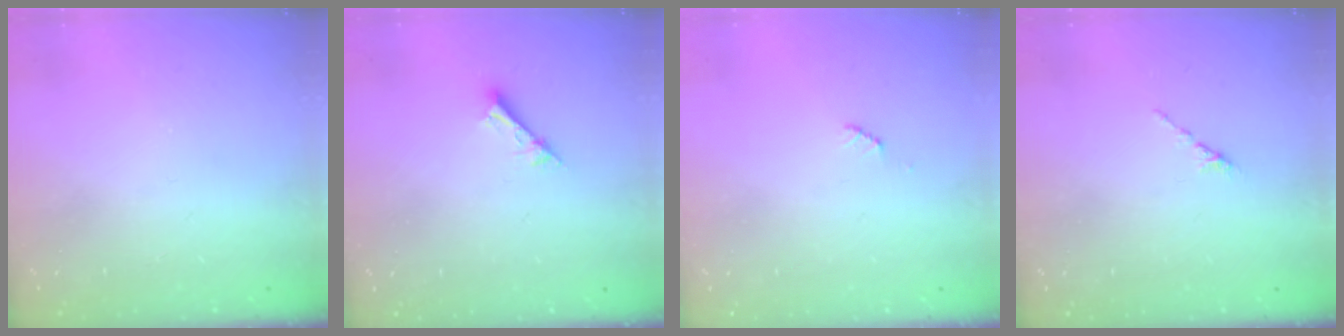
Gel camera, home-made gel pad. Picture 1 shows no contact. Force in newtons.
{"total": 2.5, "press": 2.5, "slide": 0.1}
{"total": 2.5, "press": 2.5, "slide": 0.4}
{"total": 0.0}